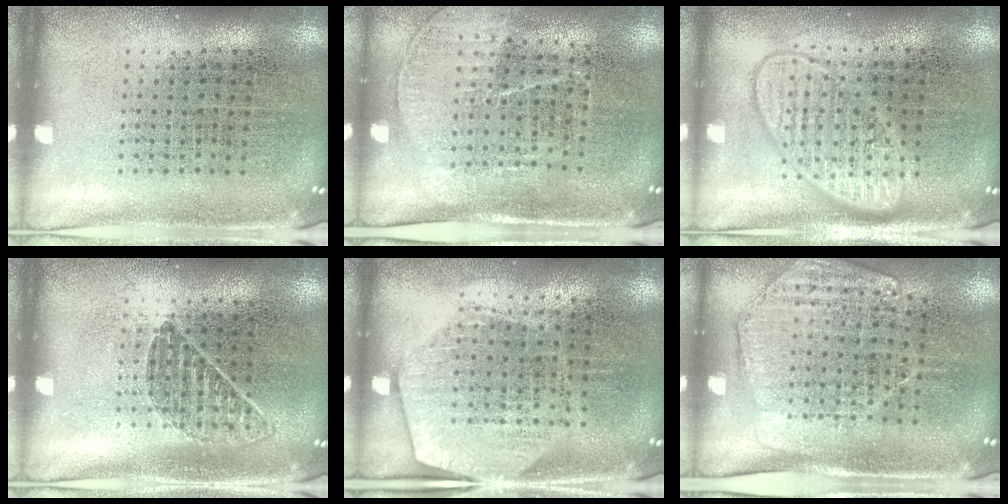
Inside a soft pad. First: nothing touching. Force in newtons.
{"total": 1.5, "press": 1.3, "slide": 0.8}
{"total": 2.9, "press": 2.9, "slide": 0.4}
{"total": 0.8, "press": 0.8, "slide": 0.2}
{"total": 1.9, "press": 1.7, "slide": 0.9}
{"total": 1.6, "press": 1.4, "slide": 0.8}